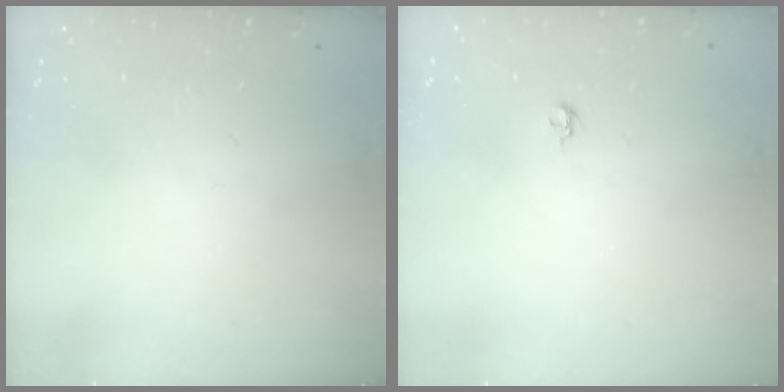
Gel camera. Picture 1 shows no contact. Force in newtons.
{"total": 3.7, "press": 3.6, "slide": 0.8}